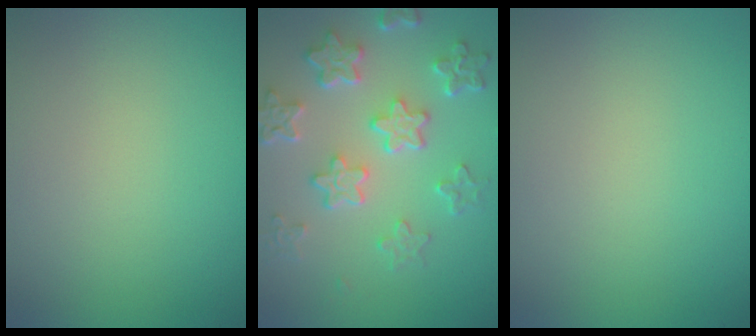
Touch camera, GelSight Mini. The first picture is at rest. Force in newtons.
{"total": 6.0, "press": 4.5, "slide": 4.0}
{"total": 0.0}